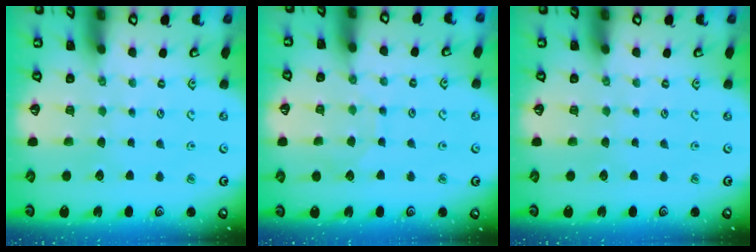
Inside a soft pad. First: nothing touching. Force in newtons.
{"total": 6.2, "press": 6.2, "slide": 0.2}
{"total": 0.0}